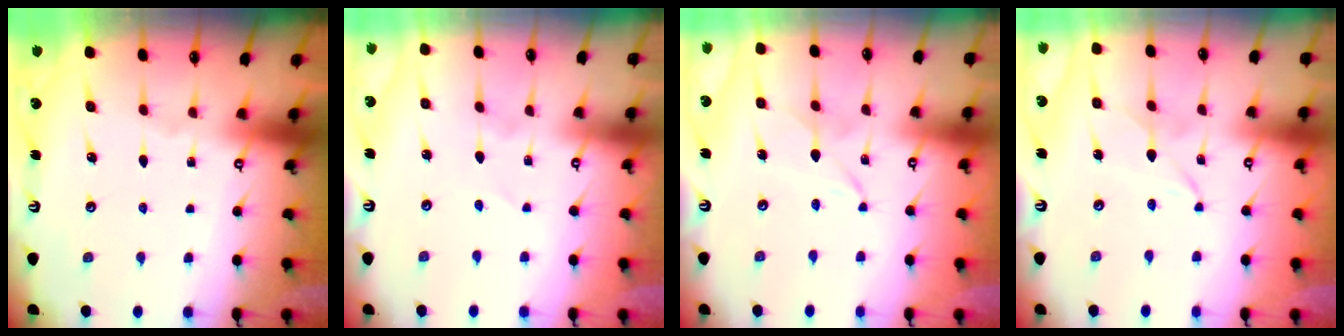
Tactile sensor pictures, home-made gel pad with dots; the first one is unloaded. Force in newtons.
{"total": 2.5, "press": 2.5, "slide": 0.2}
{"total": 2.5, "press": 2.4, "slide": 0.4}
{"total": 2.5, "press": 2.4, "slide": 0.4}